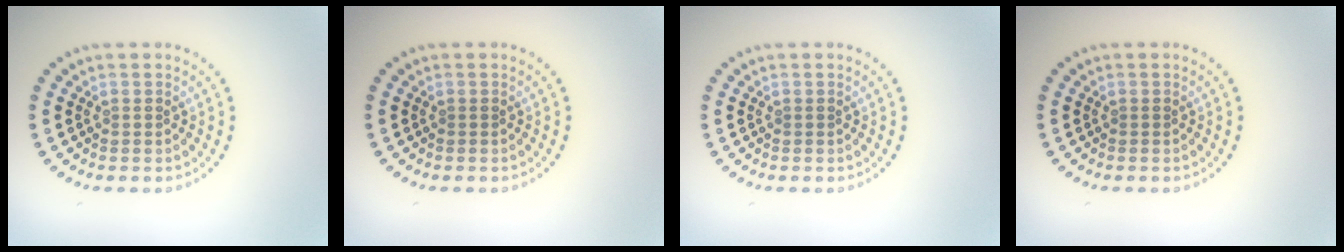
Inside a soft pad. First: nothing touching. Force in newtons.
{"total": 0.0}
{"total": 0.0}
{"total": 0.0}